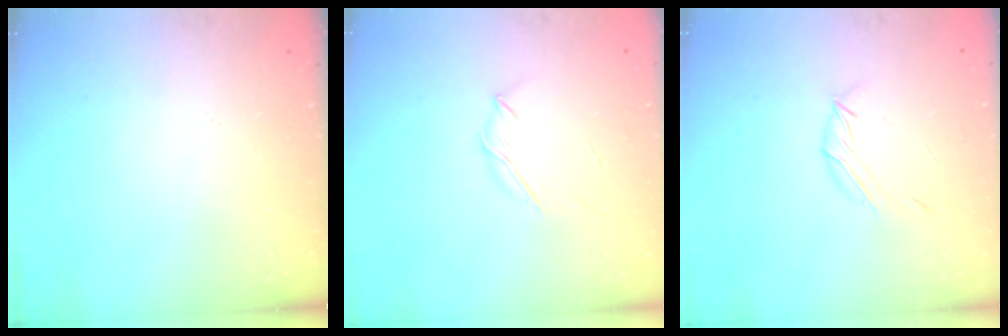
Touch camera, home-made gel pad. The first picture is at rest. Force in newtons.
{"total": 3.8, "press": 3.7, "slide": 0.9}
{"total": 6.1, "press": 5.9, "slide": 1.4}